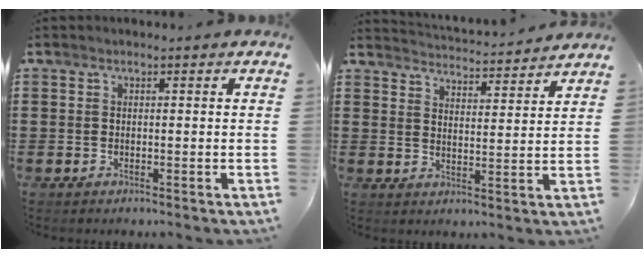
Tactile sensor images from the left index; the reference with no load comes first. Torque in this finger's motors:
{"motor_torque": [0.30, -0.28, 0.22, 0.02]}